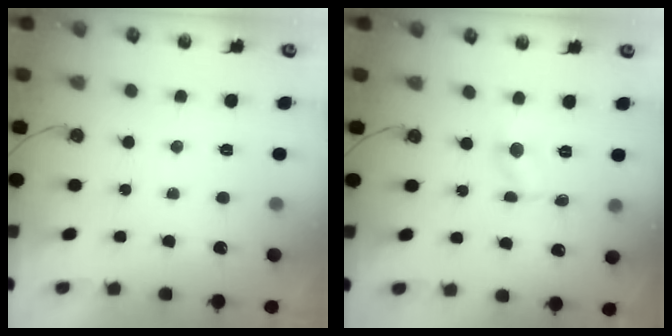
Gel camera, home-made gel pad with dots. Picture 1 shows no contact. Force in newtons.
{"total": 2.4, "press": 2.4, "slide": 0.3}